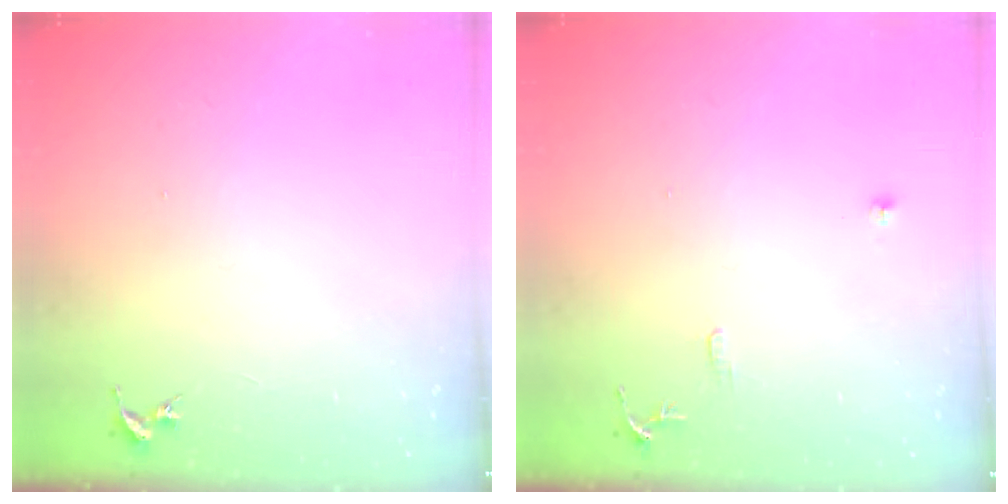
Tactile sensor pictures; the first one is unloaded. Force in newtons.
{"total": 7.1, "press": 7.1, "slide": 0.7}